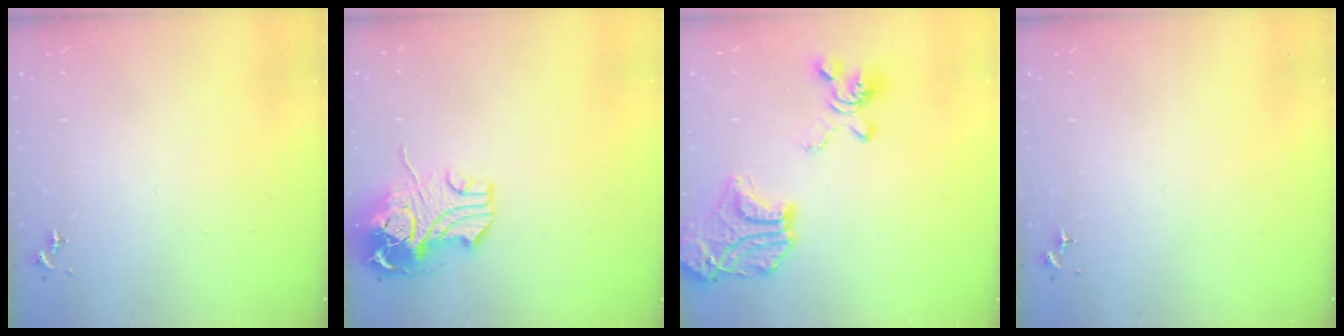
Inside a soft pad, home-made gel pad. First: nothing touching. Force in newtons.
{"total": 12.8, "press": 12.6, "slide": 2.3}
{"total": 25.0, "press": 24.9, "slide": 2.6}
{"total": 0.0}